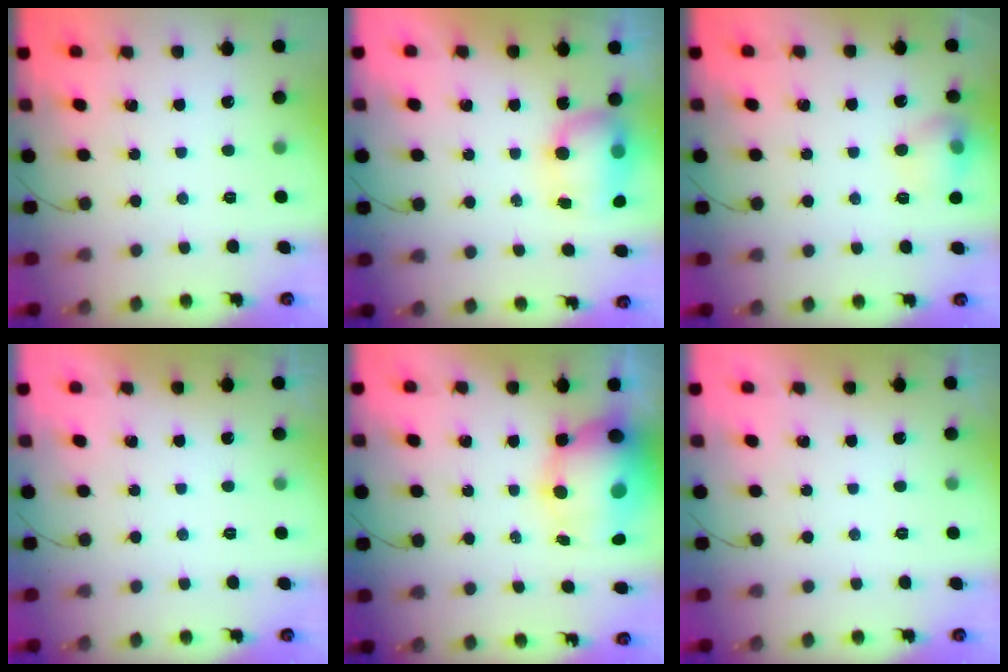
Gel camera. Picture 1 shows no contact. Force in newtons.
{"total": 11.8, "press": 9.4, "slide": 7.2}
{"total": 10.1, "press": 10.0, "slide": 1.4}
{"total": 0.0}
{"total": 17.5, "press": 15.4, "slide": 8.3}
{"total": 0.0}